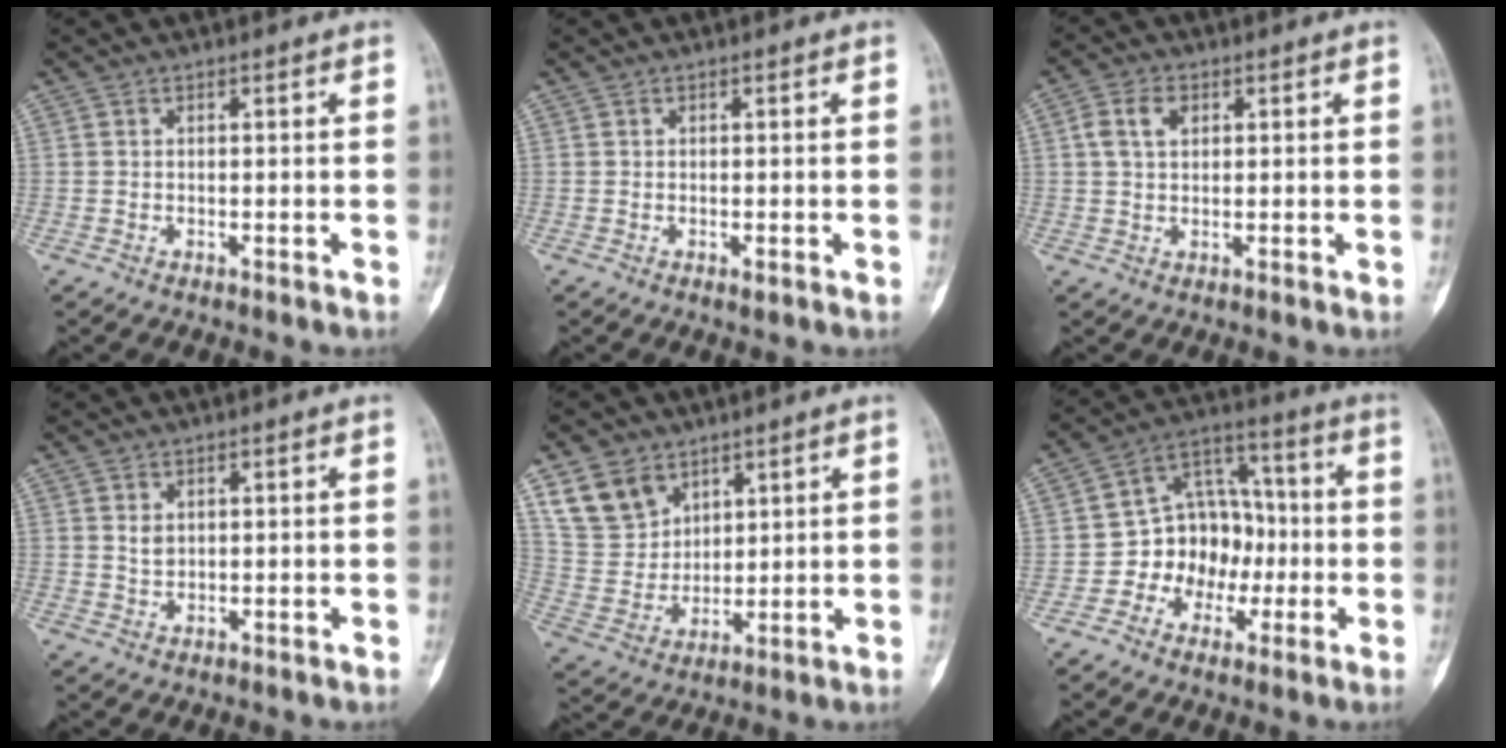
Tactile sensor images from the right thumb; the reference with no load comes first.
{"total": 0.8, "force": [-0.2, 0.3, 0.7], "torque": [-0.012, -0.003, -0.002]}
{"total": 4.7, "force": [1.3, 3.1, 3.2], "torque": [-0.062, 0.005, 0.024]}
{"total": 1.9, "force": [0.6, 1.4, 1.1], "torque": [-0.015, -0.005, 0.016]}
{"total": 10.8, "force": [6.5, 7.8, 3.7], "torque": [-0.051, -0.032, 0.141]}
{"total": 12.4, "force": [-2.5, 10.2, 6.7], "torque": [-0.049, 0.047, -0.048]}